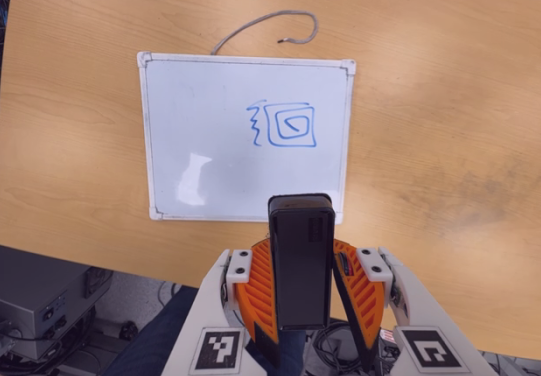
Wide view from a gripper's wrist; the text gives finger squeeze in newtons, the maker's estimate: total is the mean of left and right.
{"total": 4.5, "left": 4.6, "right": 4.4}